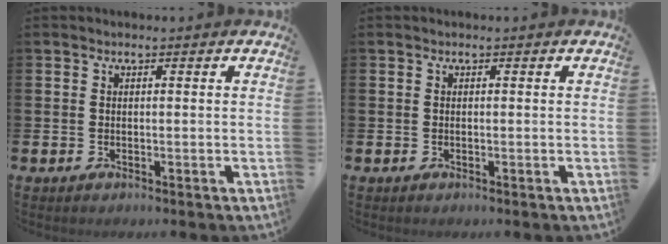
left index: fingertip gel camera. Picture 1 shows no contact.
{"total": 0.0}